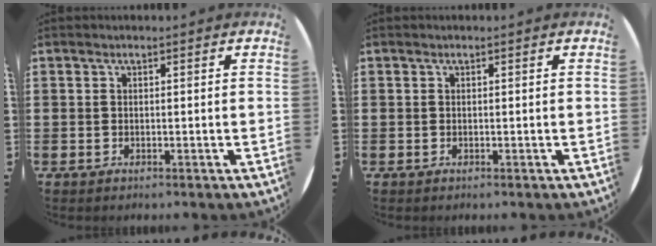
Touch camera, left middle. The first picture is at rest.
{"total": 0.0}